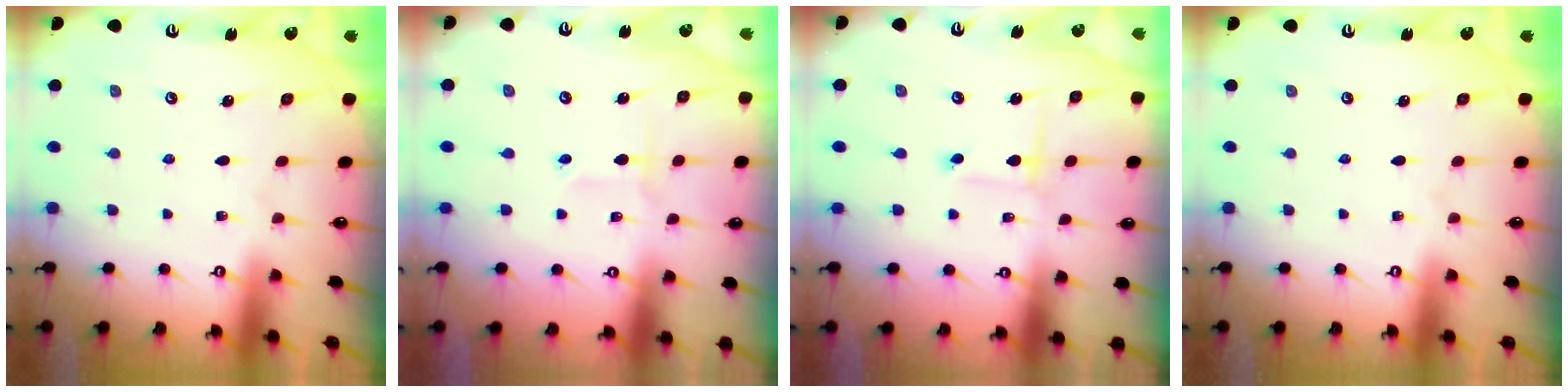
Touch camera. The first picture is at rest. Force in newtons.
{"total": 1.7, "press": 1.7, "slide": 0.2}
{"total": 1.8, "press": 1.8, "slide": 0.2}
{"total": 0.0}